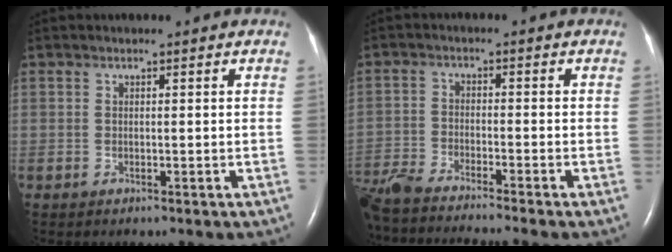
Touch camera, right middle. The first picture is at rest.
{"total": 14.2, "force": [-12.8, -0.7, 6.0], "torque": [-0.104, -0.023, -0.217]}